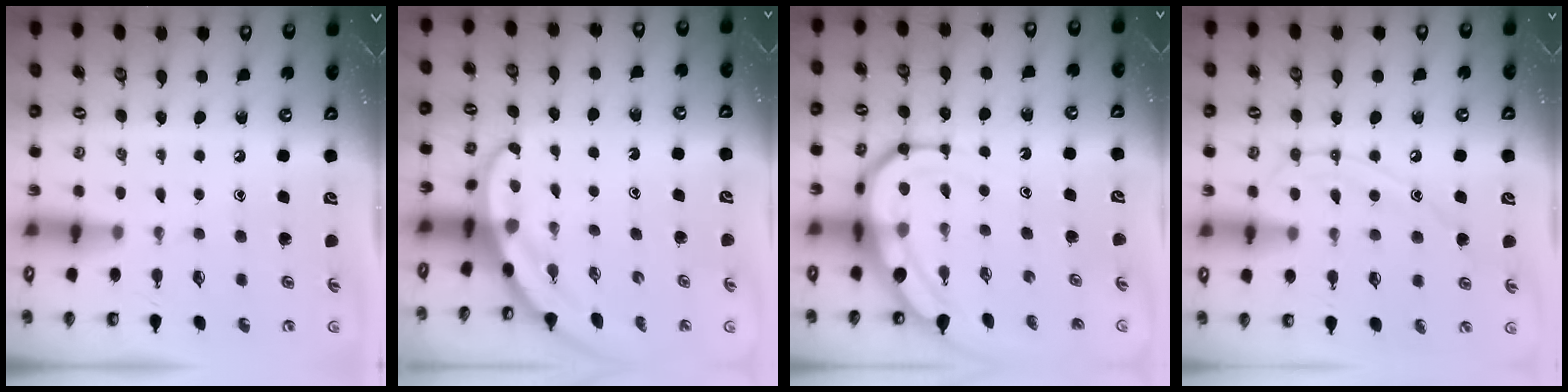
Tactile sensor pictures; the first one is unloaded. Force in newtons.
{"total": 3.3, "press": 3.3, "slide": 0.2}
{"total": 10.6, "press": 10.5, "slide": 1.1}
{"total": 10.9, "press": 10.9, "slide": 1.0}